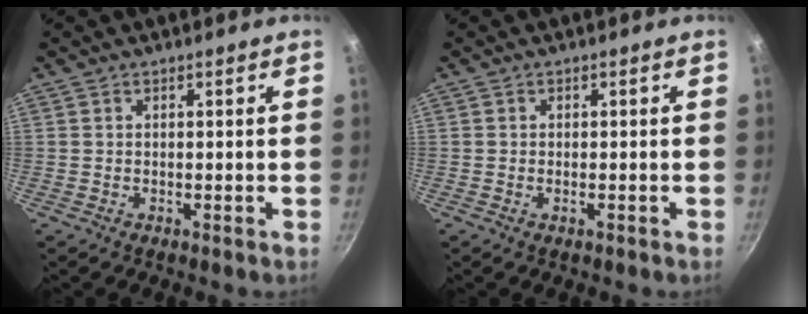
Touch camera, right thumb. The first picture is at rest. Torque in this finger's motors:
{"motor_torque": [-0.33, -0.07, -0.32, 0.26, -0.03]}